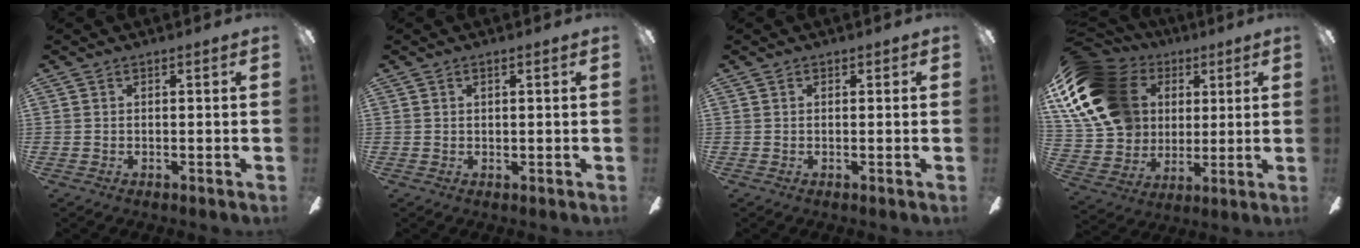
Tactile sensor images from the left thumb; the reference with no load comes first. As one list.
[{"total": 0.8, "force": [0.6, 0.3, 0.4], "torque": [-0.009, 0.001, 0.010]}, {"total": 0.7, "force": [0.5, 0.5, 0.1], "torque": [-0.003, 0.002, 0.010]}, {"total": 22.7, "force": [7.4, 17.4, 12.5], "torque": [-0.255, -0.013, 0.148]}]